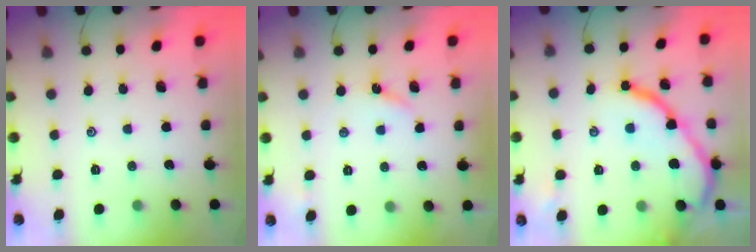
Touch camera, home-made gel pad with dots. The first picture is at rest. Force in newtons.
{"total": 4.0, "press": 4.0, "slide": 0.1}
{"total": 14.1, "press": 14.0, "slide": 1.5}